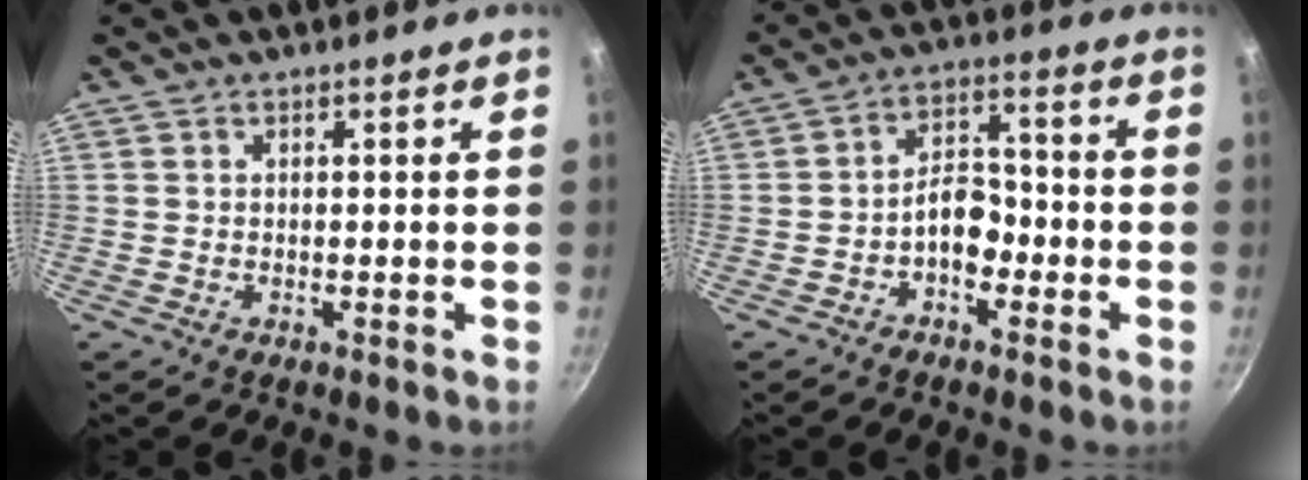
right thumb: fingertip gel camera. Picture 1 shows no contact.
{"total": 6.5, "force": [-2.6, 4.0, 4.3], "torque": [-0.042, 0.039, -0.048]}